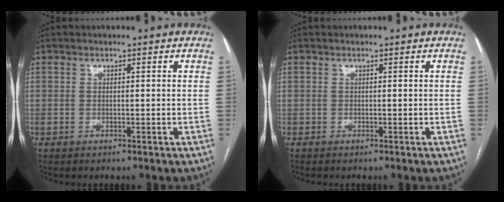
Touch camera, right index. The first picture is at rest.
{"total": 0.0}